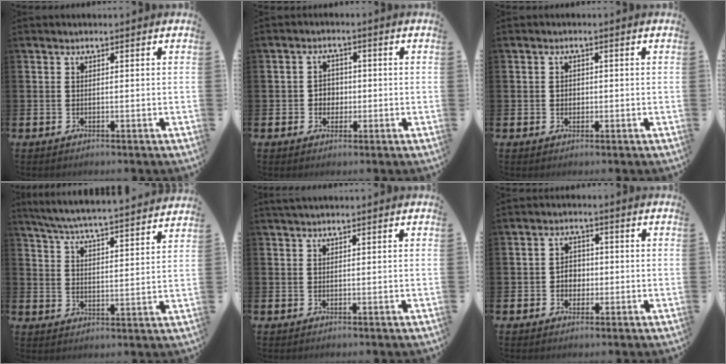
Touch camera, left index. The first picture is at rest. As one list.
[{"total": 2.6, "force": [-0.1, 2.4, 0.9], "torque": [-0.011, 0.005, -0.010]}, {"total": 1.2, "force": [0.2, 1.1, 0.4], "torque": [0.004, 0.004, 0.000]}, {"total": 6.2, "force": [6.0, -0.1, 1.5], "torque": [-0.054, -0.048, 0.104]}, {"total": 1.1, "force": [1.0, 0.0, 0.4], "torque": [-0.002, 0.001, 0.016]}, {"total": 2.9, "force": [-0.3, 2.5, 1.4], "torque": [-0.020, 0.004, -0.013]}]